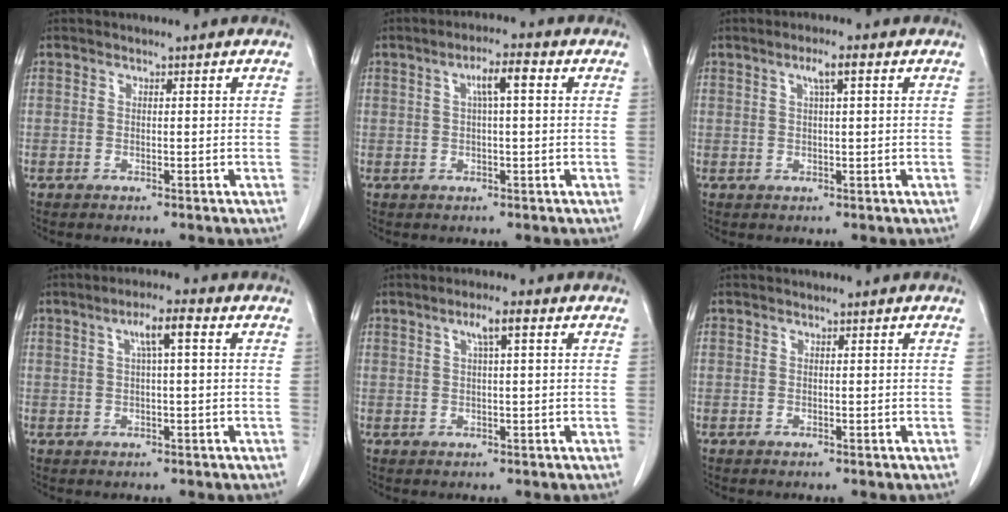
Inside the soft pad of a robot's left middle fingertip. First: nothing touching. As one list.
[{"total": 3.9, "force": [1.0, 0.6, 3.7], "torque": [-0.064, 0.013, 0.016]}, {"total": 2.6, "force": [1.1, 0.1, 2.4], "torque": [-0.042, 0.005, 0.018]}, {"total": 4.1, "force": [1.2, 0.3, 3.9], "torque": [-0.068, 0.012, 0.021]}, {"total": 2.9, "force": [1.1, 0.2, 2.7], "torque": [-0.047, 0.007, 0.019]}, {"total": 0.0}]